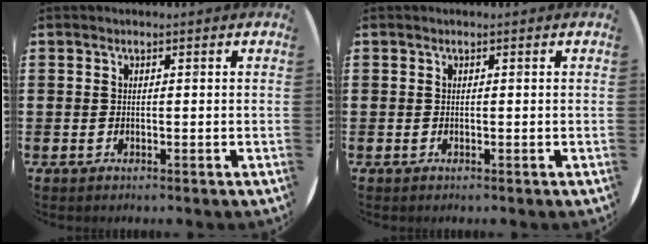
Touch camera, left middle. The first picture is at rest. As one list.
[{"total": 0.0}]